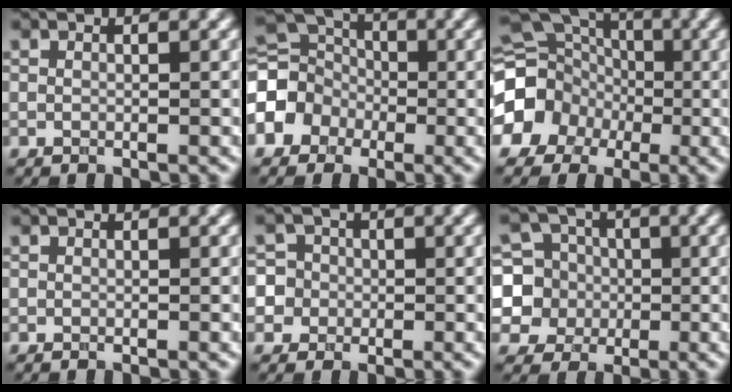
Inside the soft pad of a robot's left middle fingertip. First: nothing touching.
{"total": 7.2, "force": [-1.9, 5.9, 3.5], "torque": [-0.058, 0.006, -0.058]}
{"total": 17.7, "force": [-3.3, 16.3, 6.2], "torque": [-0.156, -0.006, -0.096]}
{"total": 0.0}
{"total": 6.3, "force": [-0.1, 6.1, 1.7], "torque": [-0.035, 0.034, -0.024]}
{"total": 7.2, "force": [0.2, 6.8, 2.1], "torque": [-0.054, 0.033, -0.015]}